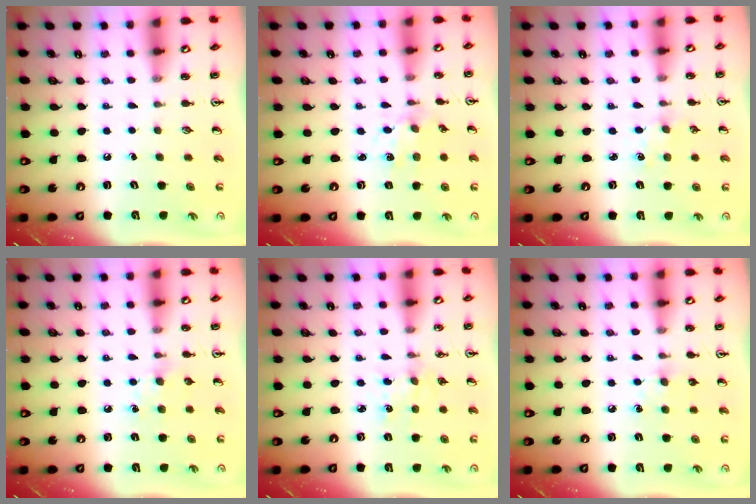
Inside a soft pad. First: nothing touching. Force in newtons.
{"total": 2.4, "press": 2.4, "slide": 0.4}
{"total": 1.1, "press": 1.1, "slide": 0.2}
{"total": 6.4, "press": 6.3, "slide": 0.9}
{"total": 3.9, "press": 3.8, "slide": 0.4}
{"total": 7.5, "press": 7.4, "slide": 0.9}